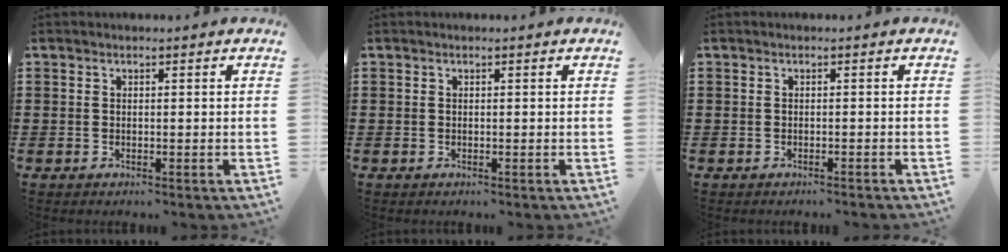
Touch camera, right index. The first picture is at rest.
{"total": 0.0}
{"total": 0.6, "force": [-0.6, 0.0, 0.1], "torque": [-0.004, -0.002, -0.011]}